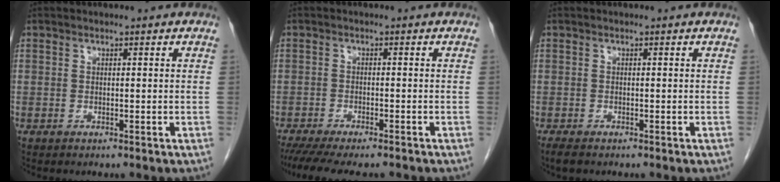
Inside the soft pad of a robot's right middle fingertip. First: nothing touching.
{"total": 11.1, "force": [-9.4, 2.1, 5.4], "torque": [-0.082, -0.016, -0.136]}
{"total": 2.0, "force": [-1.5, 0.6, 1.1], "torque": [-0.023, -0.006, -0.021]}